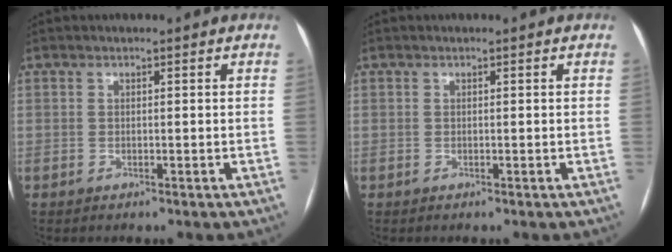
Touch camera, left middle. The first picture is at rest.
{"total": 0.0}